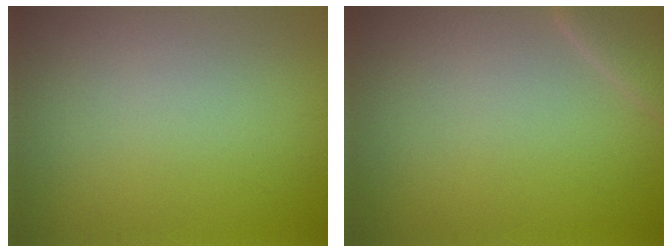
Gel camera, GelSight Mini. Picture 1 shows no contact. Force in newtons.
{"total": 2.5, "press": 2.5, "slide": 0.2}